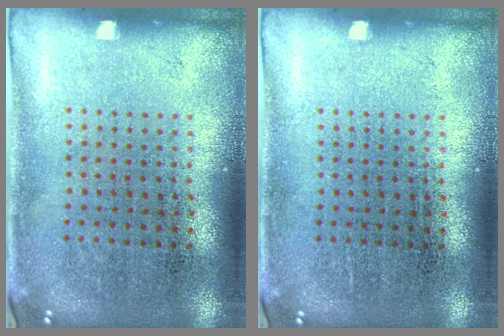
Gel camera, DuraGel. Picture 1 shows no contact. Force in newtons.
{"total": 0.0}